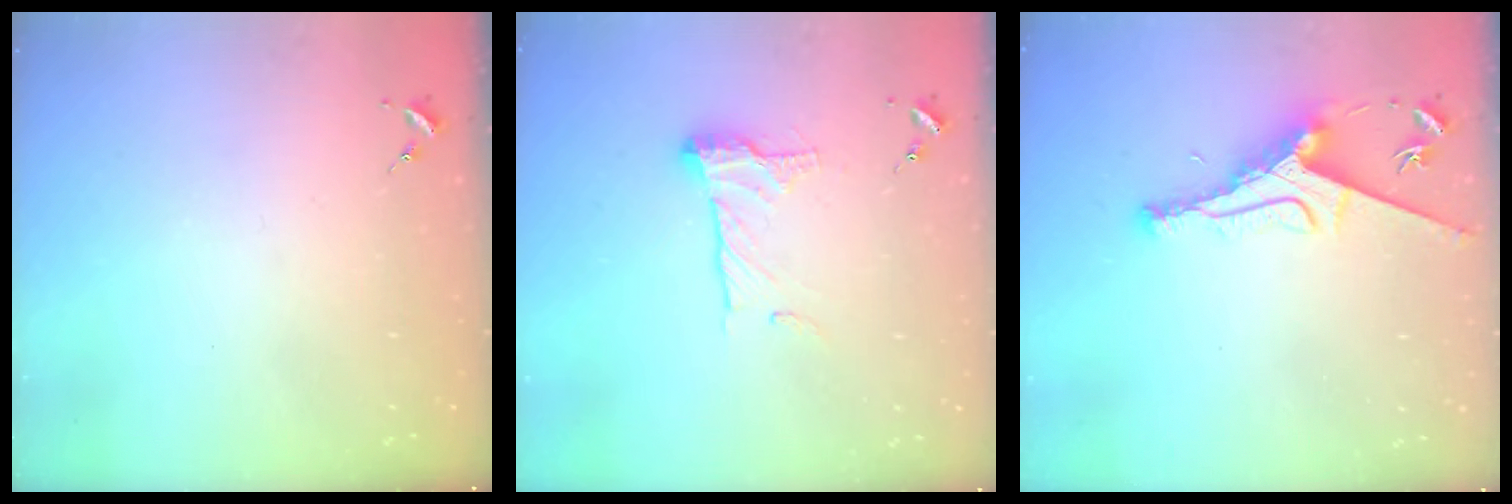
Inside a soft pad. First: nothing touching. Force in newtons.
{"total": 13.7, "press": 13.6, "slide": 0.8}
{"total": 9.7, "press": 9.6, "slide": 0.8}